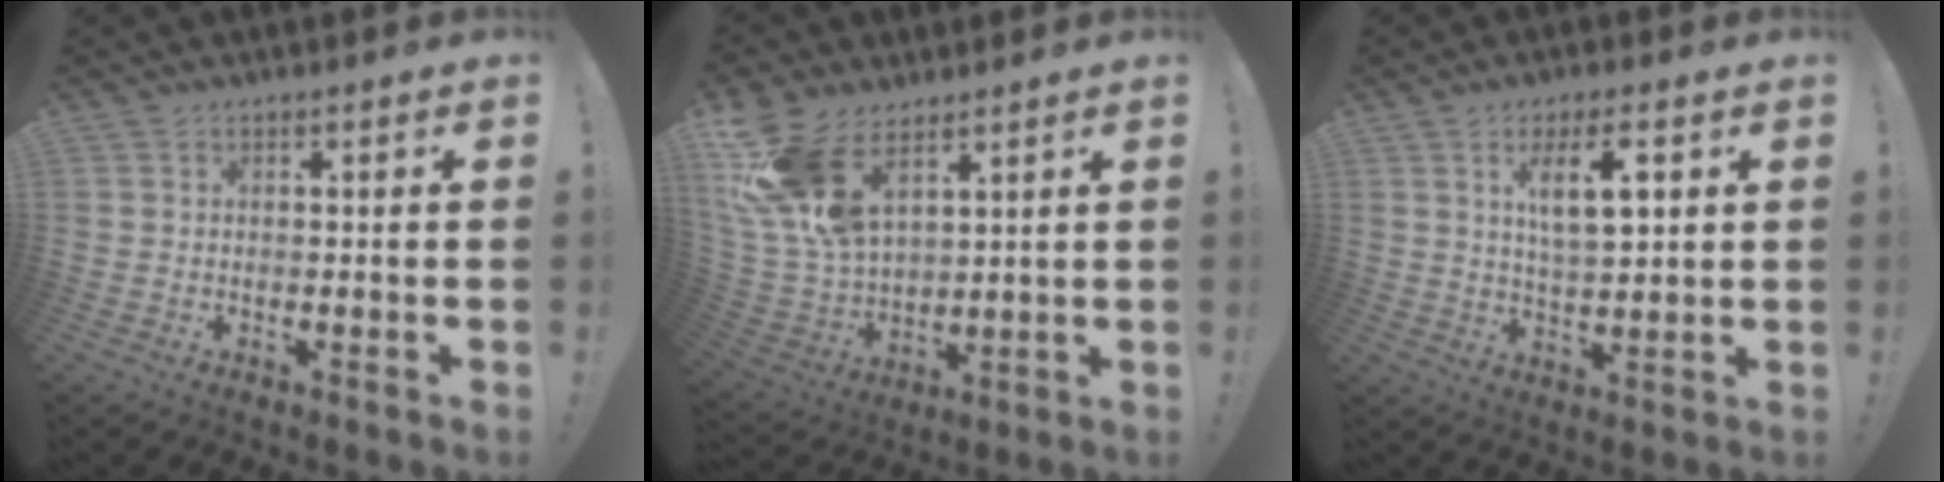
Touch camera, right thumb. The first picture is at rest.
{"total": 16.2, "force": [9.1, 8.8, 10.2], "torque": [-0.224, -0.052, 0.170]}
{"total": 9.7, "force": [3.8, 3.2, 8.3], "torque": [-0.140, -0.003, 0.061]}